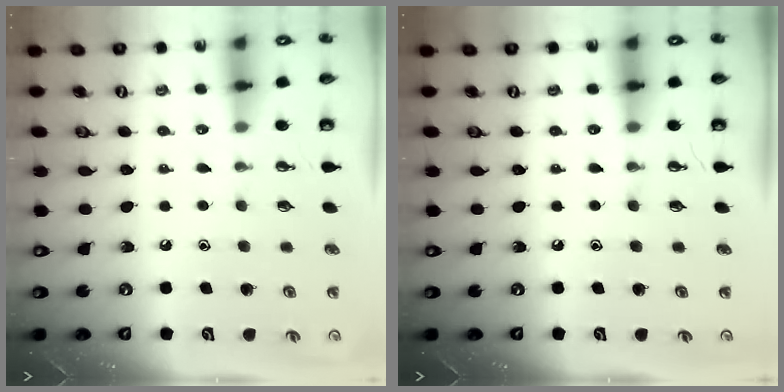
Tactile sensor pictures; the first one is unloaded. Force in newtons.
{"total": 0.0}